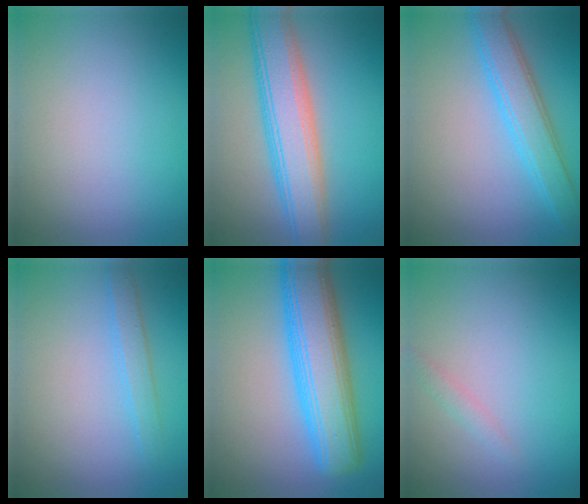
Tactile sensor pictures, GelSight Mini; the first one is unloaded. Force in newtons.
{"total": 7.4, "press": 7.4, "slide": 0.4}
{"total": 4.2, "press": 4.2, "slide": 0.2}
{"total": 1.7, "press": 1.7, "slide": 0.0}
{"total": 8.9, "press": 8.9, "slide": 0.3}
{"total": 0.9, "press": 0.9, "slide": 0.0}